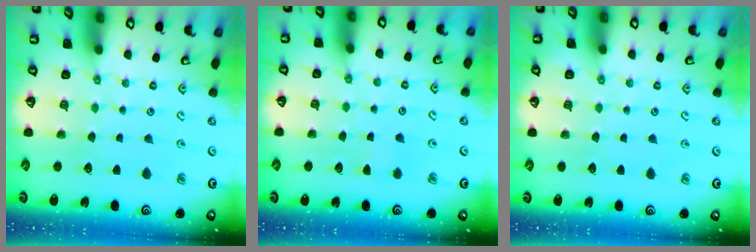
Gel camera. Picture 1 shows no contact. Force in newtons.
{"total": 2.7, "press": 2.7, "slide": 0.4}
{"total": 0.0}